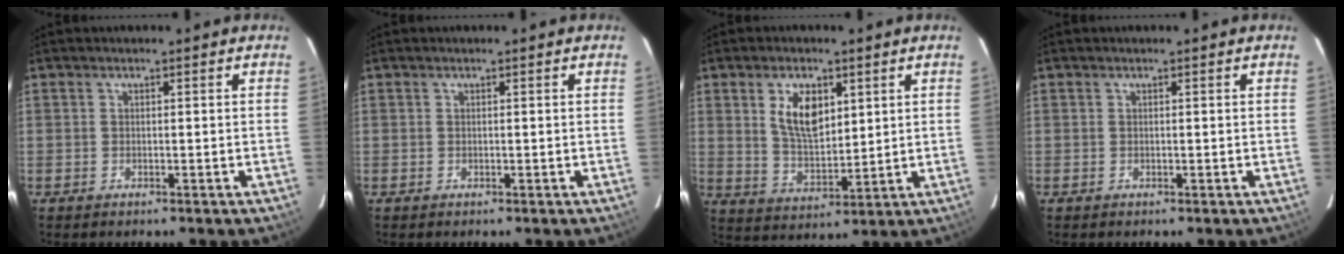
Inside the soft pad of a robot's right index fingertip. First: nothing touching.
{"total": 0.0}
{"total": 8.8, "force": [3.3, 4.5, 6.8], "torque": [-0.126, 0.004, 0.071]}
{"total": 0.0}